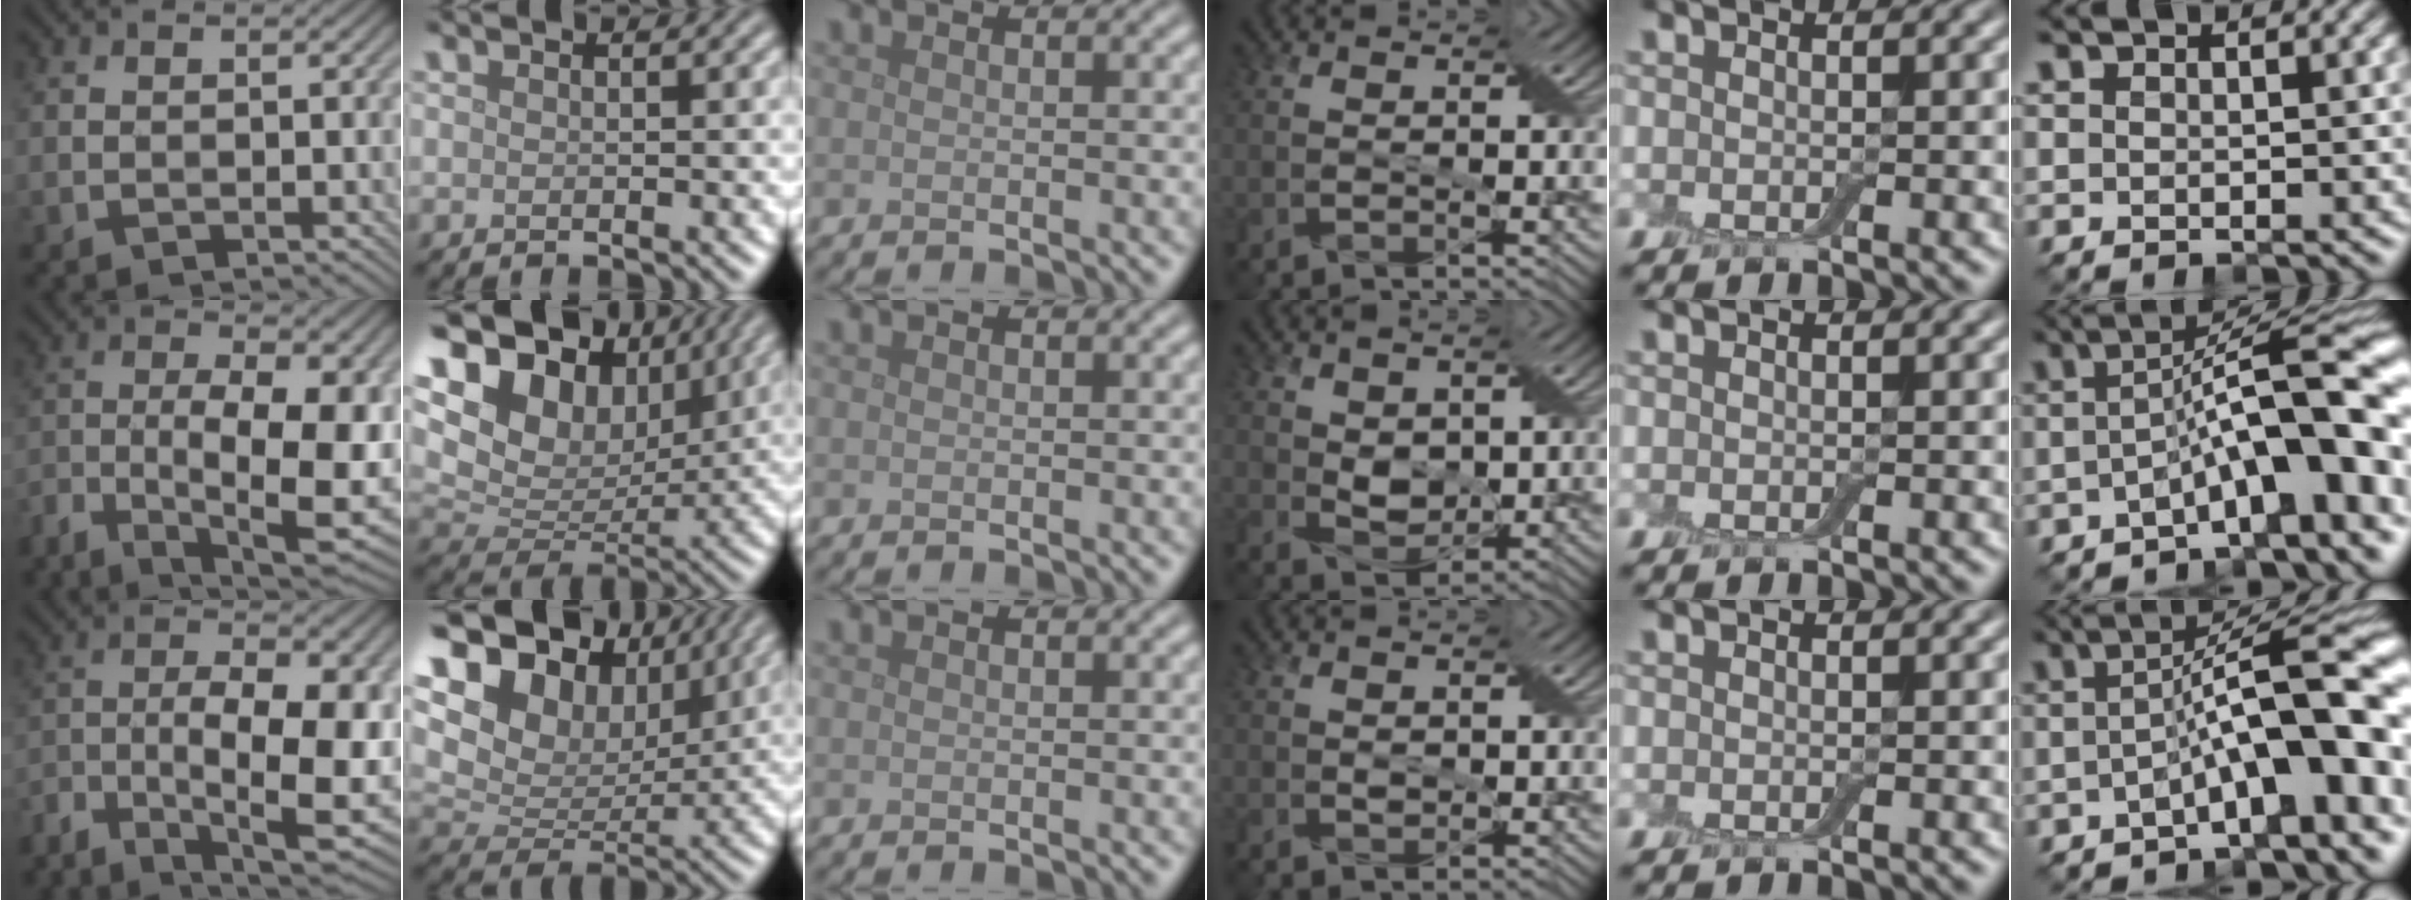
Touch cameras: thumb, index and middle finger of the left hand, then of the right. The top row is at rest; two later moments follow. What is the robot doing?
{"motion": "extract", "object": "backpack"}